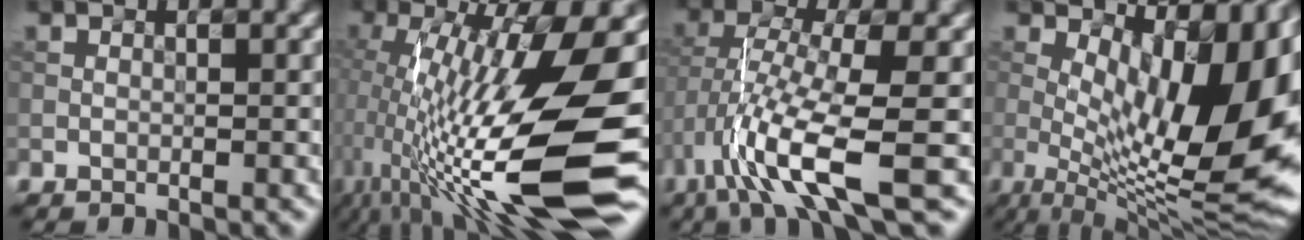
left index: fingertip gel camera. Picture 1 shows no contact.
{"total": 16.5, "force": [-1.4, 4.4, 15.9], "torque": [-0.281, 0.002, -0.019]}
{"total": 8.5, "force": [-3.2, 1.9, 7.7], "torque": [-0.158, -0.005, -0.064]}
{"total": 15.2, "force": [1.7, 6.5, 13.7], "torque": [-0.177, -0.013, 0.041]}